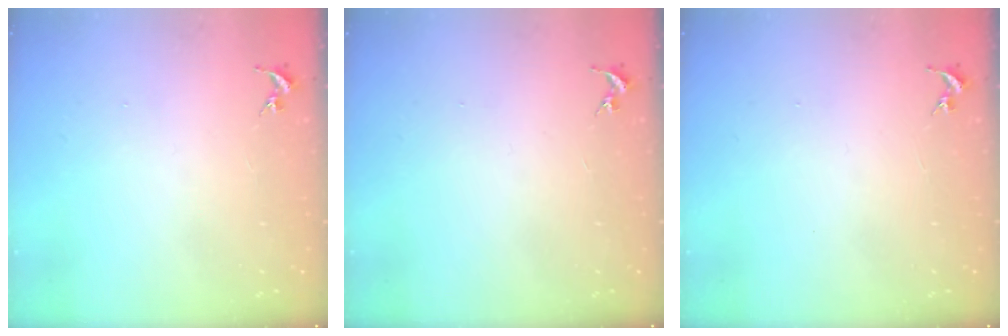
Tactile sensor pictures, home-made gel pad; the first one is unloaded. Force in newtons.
{"total": 0.0}
{"total": 0.0}